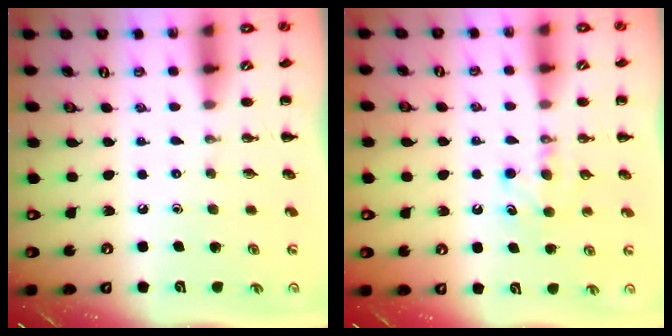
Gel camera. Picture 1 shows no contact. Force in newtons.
{"total": 5.5, "press": 5.3, "slide": 1.6}